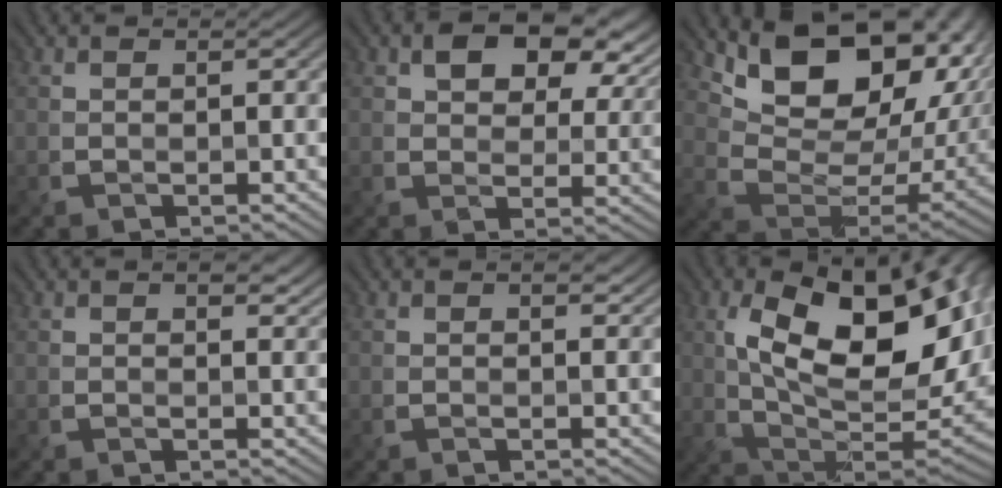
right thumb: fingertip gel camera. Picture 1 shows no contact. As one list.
[{"total": 8.5, "force": [3.8, 5.2, 5.6], "torque": [-0.086, -0.001, 0.060]}, {"total": 14.0, "force": [6.9, 8.2, 8.9], "torque": [-0.136, -0.017, 0.132]}, {"total": 2.9, "force": [1.3, 1.5, 2.0], "torque": [-0.028, -0.001, 0.020]}, {"total": 1.7, "force": [0.8, 0.9, 1.2], "torque": [-0.014, -0.001, 0.012]}, {"total": 18.0, "force": [4.3, 8.6, 15.2], "torque": [-0.250, 0.002, 0.072]}]